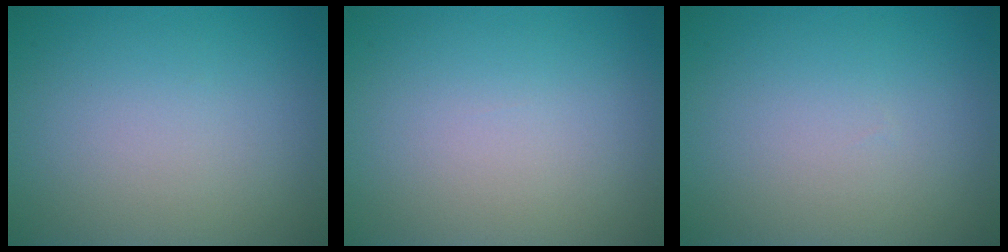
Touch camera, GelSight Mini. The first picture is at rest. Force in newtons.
{"total": 0.0}
{"total": 0.0}